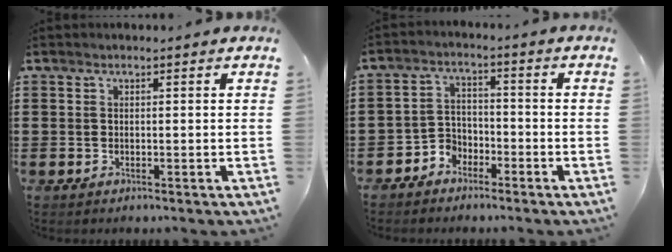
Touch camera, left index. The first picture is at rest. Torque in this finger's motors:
{"motor_torque": [0.16, 0.24, 0.06, 0.00]}